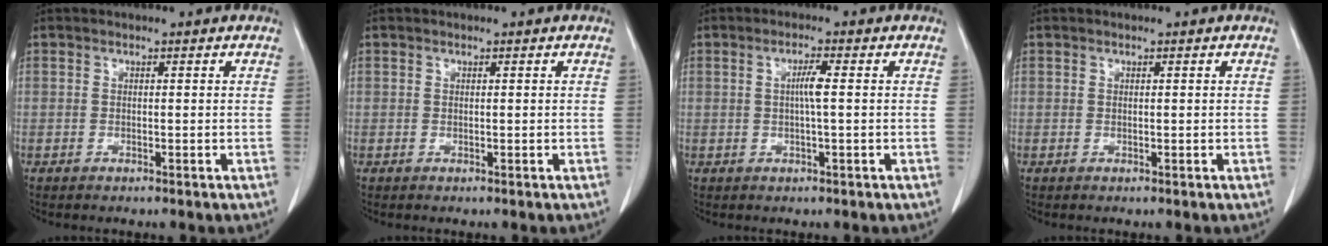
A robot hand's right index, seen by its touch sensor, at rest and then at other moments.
{"total": 0.0}
{"total": 2.5, "force": [0.1, 0.0, 2.5], "torque": [-0.048, 0.002, 0.002]}
{"total": 0.0}